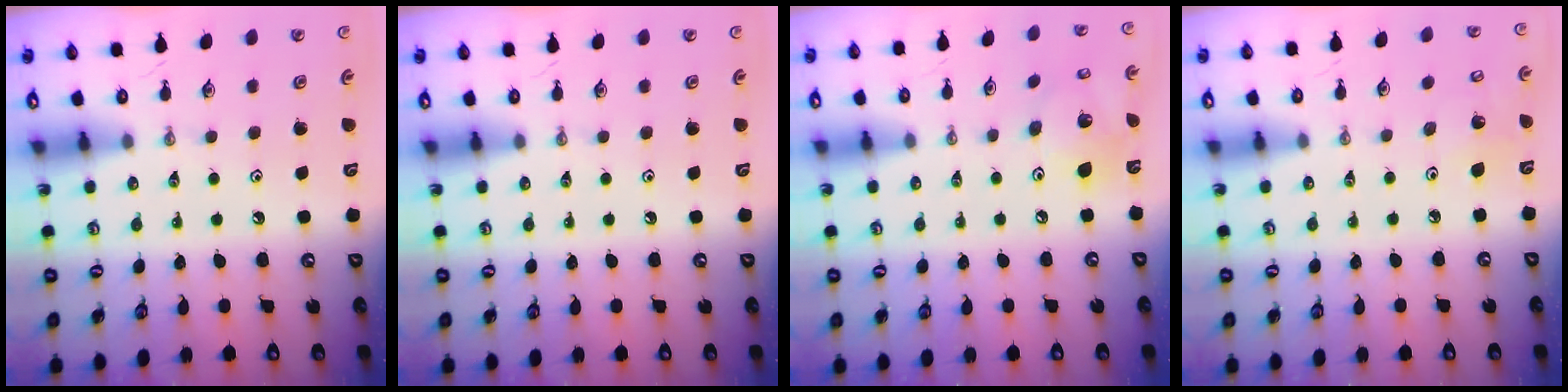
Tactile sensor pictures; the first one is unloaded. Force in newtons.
{"total": 0.0}
{"total": 14.8, "press": 14.5, "slide": 3.0}
{"total": 5.6, "press": 5.3, "slide": 1.6}